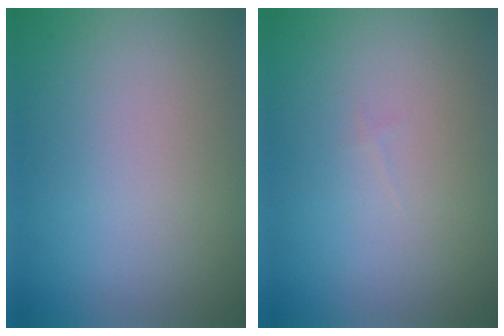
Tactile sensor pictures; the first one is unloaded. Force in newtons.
{"total": 0.0}